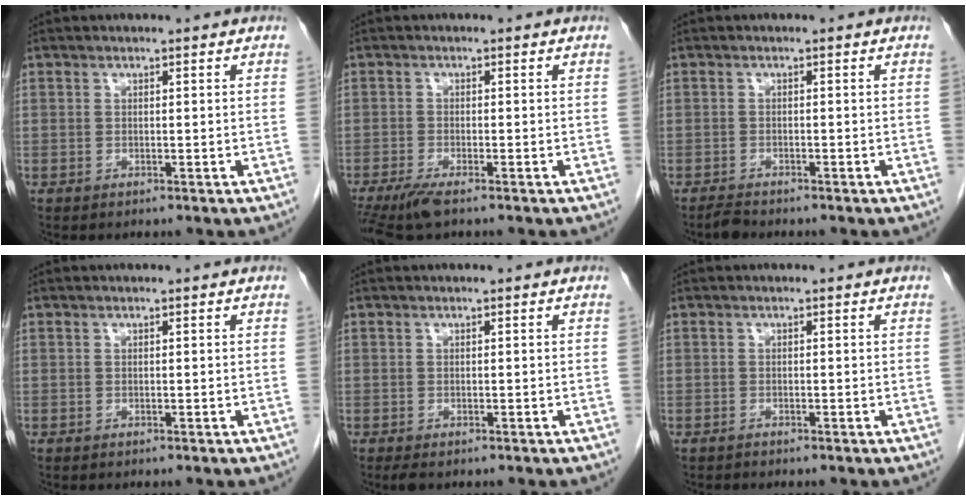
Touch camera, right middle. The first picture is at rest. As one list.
[{"total": 4.5, "force": [-3.3, 0.5, 3.0], "torque": [-0.058, -0.012, -0.060]}, {"total": 1.3, "force": [-1.3, 0.1, 0.3], "torque": [-0.012, -0.004, -0.023]}, {"total": 0.0}, {"total": 1.4, "force": [-1.0, 0.5, 0.9], "torque": [-0.014, -0.003, -0.012]}, {"total": 1.5, "force": [1.5, -0.1, -0.1], "torque": [-0.004, -0.005, 0.023]}]